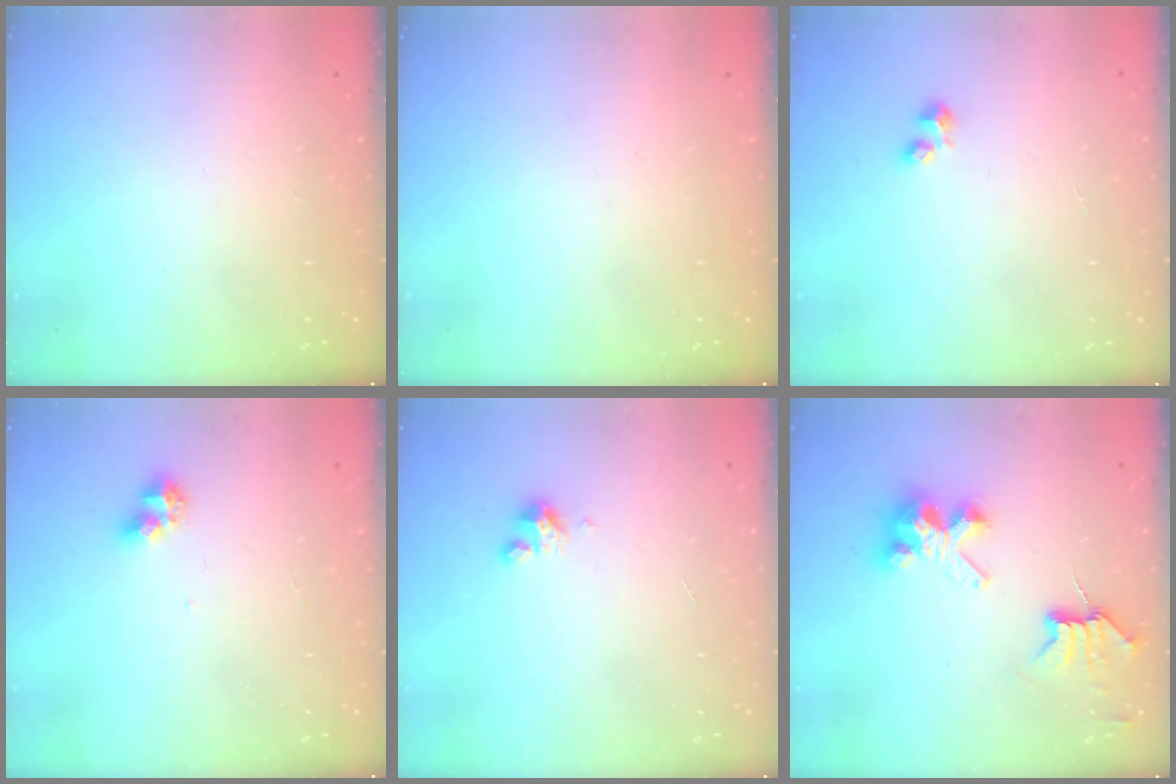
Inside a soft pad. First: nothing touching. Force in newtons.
{"total": 0.0}
{"total": 2.9, "press": 2.8, "slide": 0.6}
{"total": 6.7, "press": 6.7, "slide": 0.9}
{"total": 2.8, "press": 2.8, "slide": 0.2}
{"total": 6.1, "press": 6.1, "slide": 0.2}